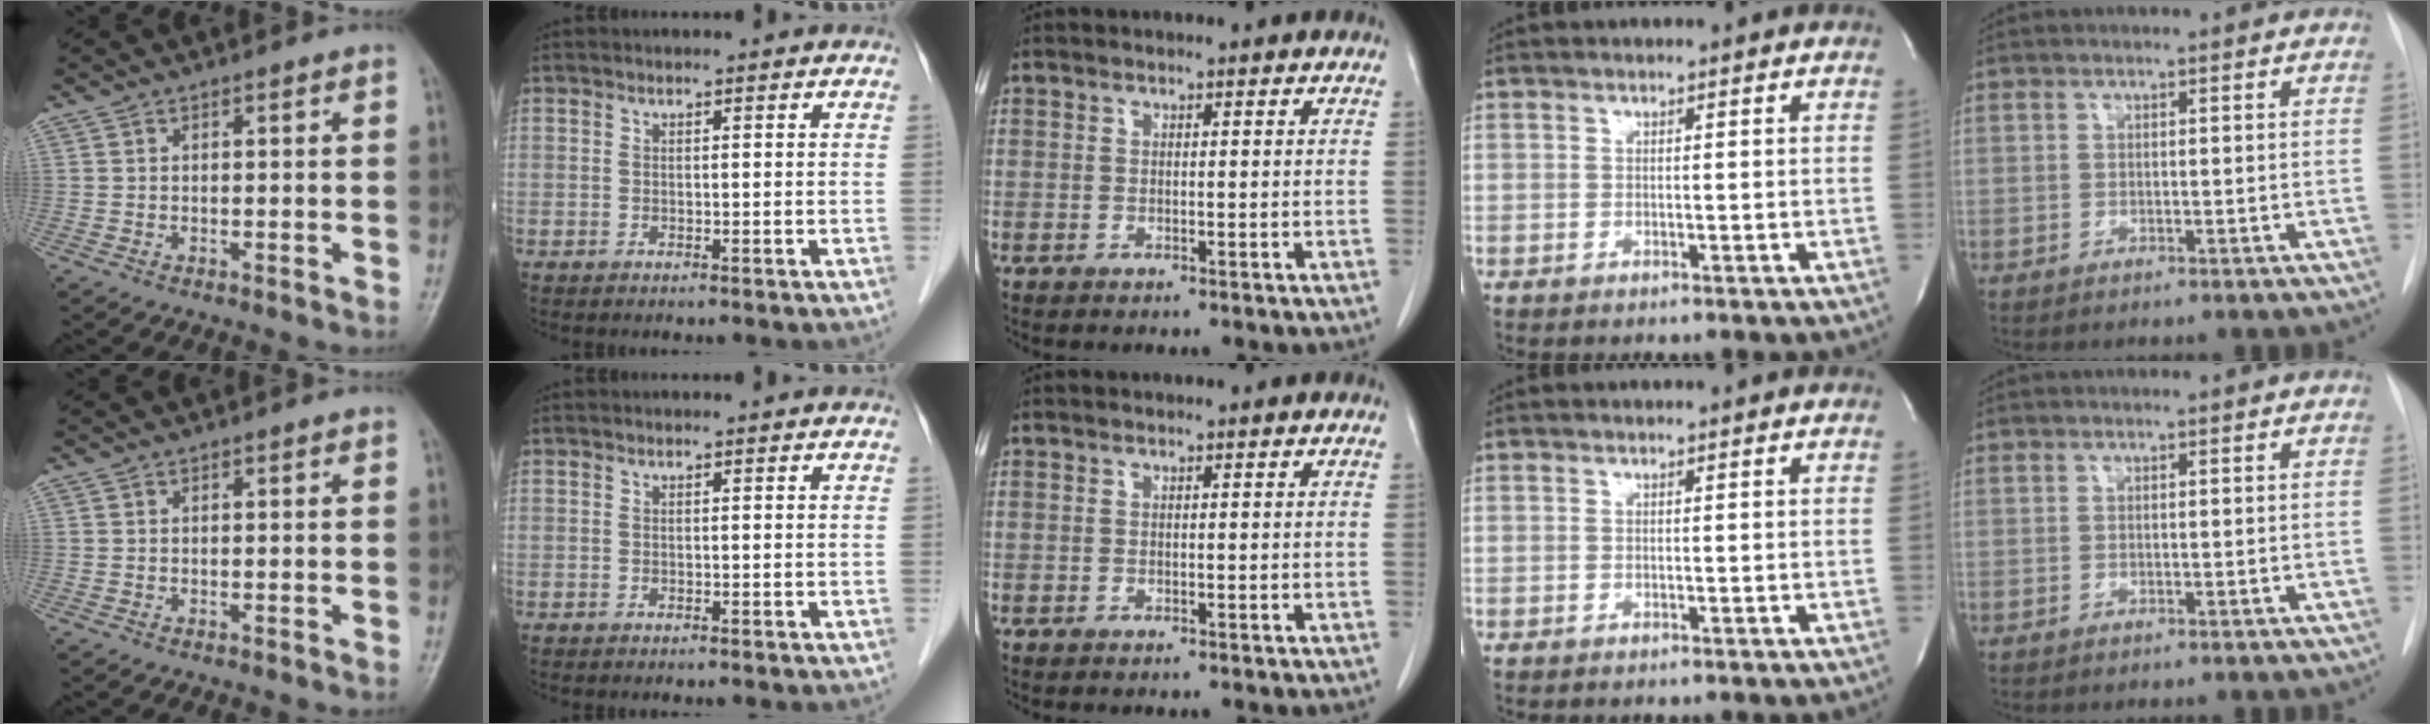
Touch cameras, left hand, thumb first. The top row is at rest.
{}